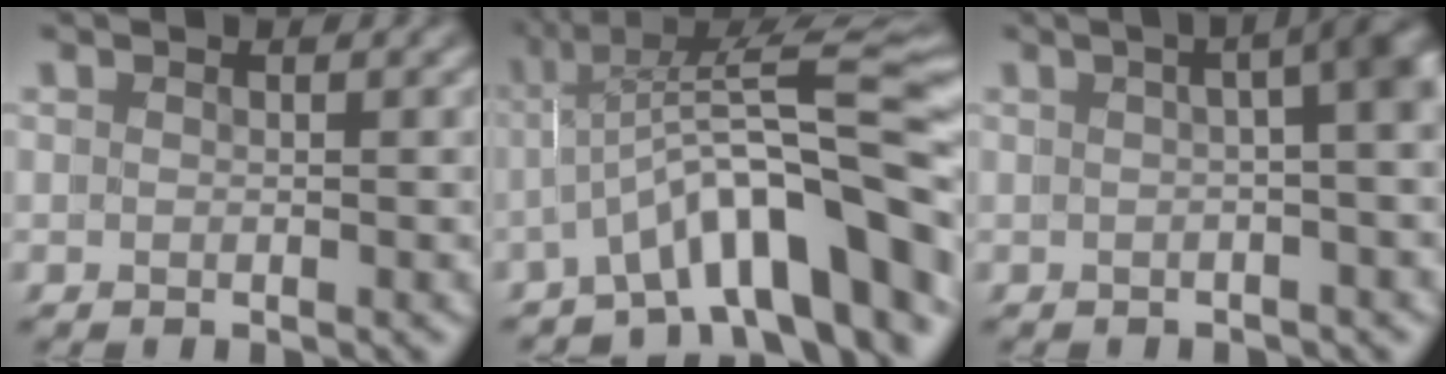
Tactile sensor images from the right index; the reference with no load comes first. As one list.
[{"total": 11.4, "force": [-2.3, 3.7, 10.5], "torque": [-0.145, -0.005, -0.023]}, {"total": 7.8, "force": [0.6, 2.9, 7.2], "torque": [-0.048, 0.042, -0.006]}]